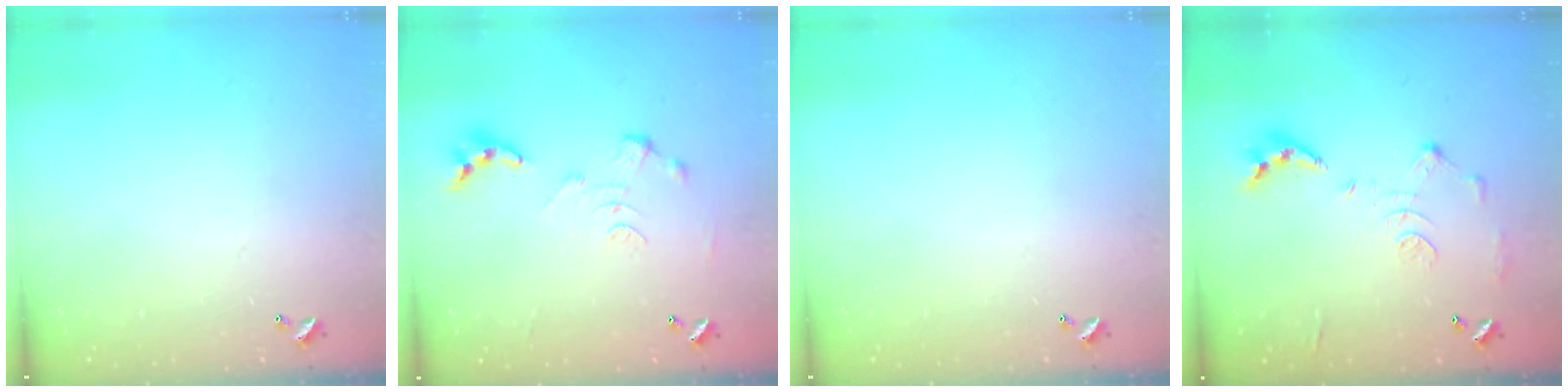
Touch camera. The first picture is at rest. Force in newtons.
{"total": 0.0}
{"total": 0.0}
{"total": 10.7, "press": 10.6, "slide": 0.5}